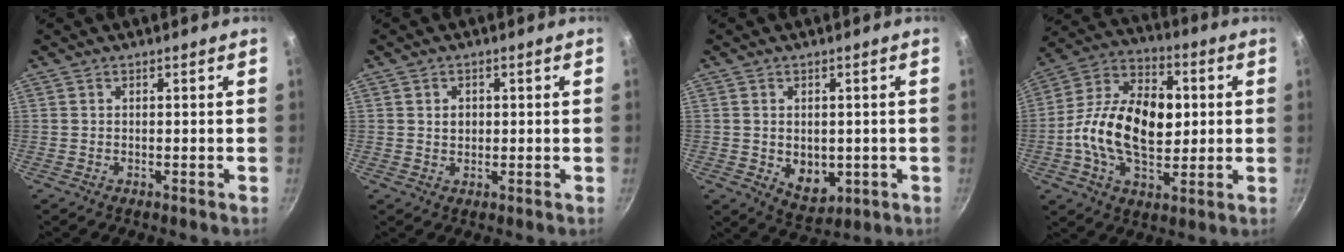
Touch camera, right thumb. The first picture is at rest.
{"total": 2.5, "force": [0.5, 2.0, 1.4], "torque": [-0.013, 0.001, 0.008]}
{"total": 7.0, "force": [-0.7, 5.1, 4.7], "torque": [-0.051, -0.012, 0.003]}
{"total": 19.8, "force": [0.3, 12.3, 15.5], "torque": [-0.246, 0.023, -0.011]}